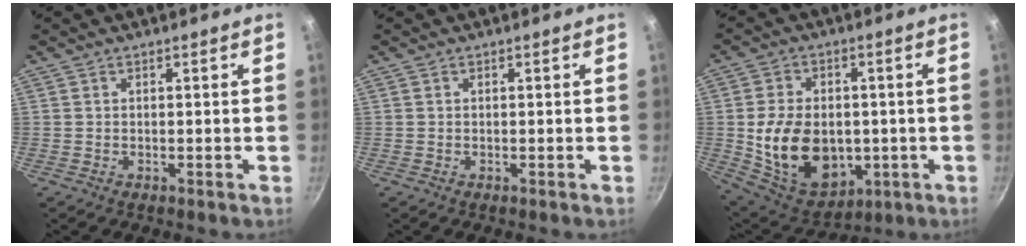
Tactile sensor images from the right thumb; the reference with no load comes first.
{"total": 0.0}
{"total": 17.9, "force": [-1.7, 12.7, 12.4], "torque": [-0.193, -0.003, -0.004]}